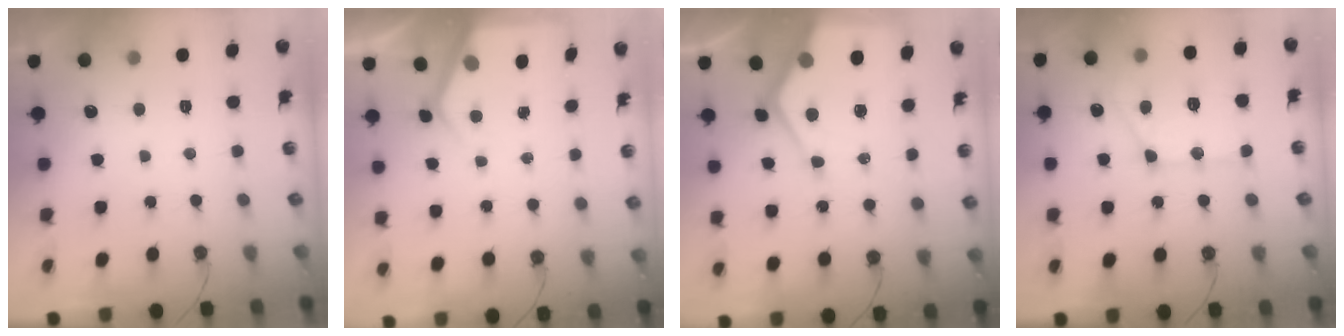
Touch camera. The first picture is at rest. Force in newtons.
{"total": 4.3, "press": 4.2, "slide": 0.5}
{"total": 15.3, "press": 15.3, "slide": 1.5}
{"total": 14.9, "press": 14.8, "slide": 1.5}